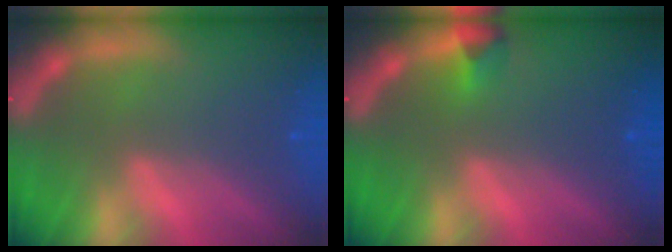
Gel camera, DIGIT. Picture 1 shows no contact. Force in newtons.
{"total": 1.4}